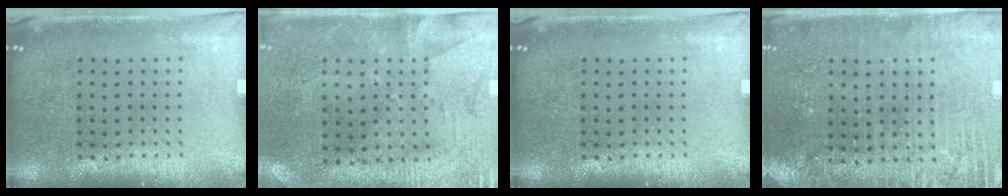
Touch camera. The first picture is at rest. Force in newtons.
{"total": 2.8, "press": 2.2, "slide": 1.6}
{"total": 0.0}
{"total": 2.9, "press": 2.9, "slide": 0.4}